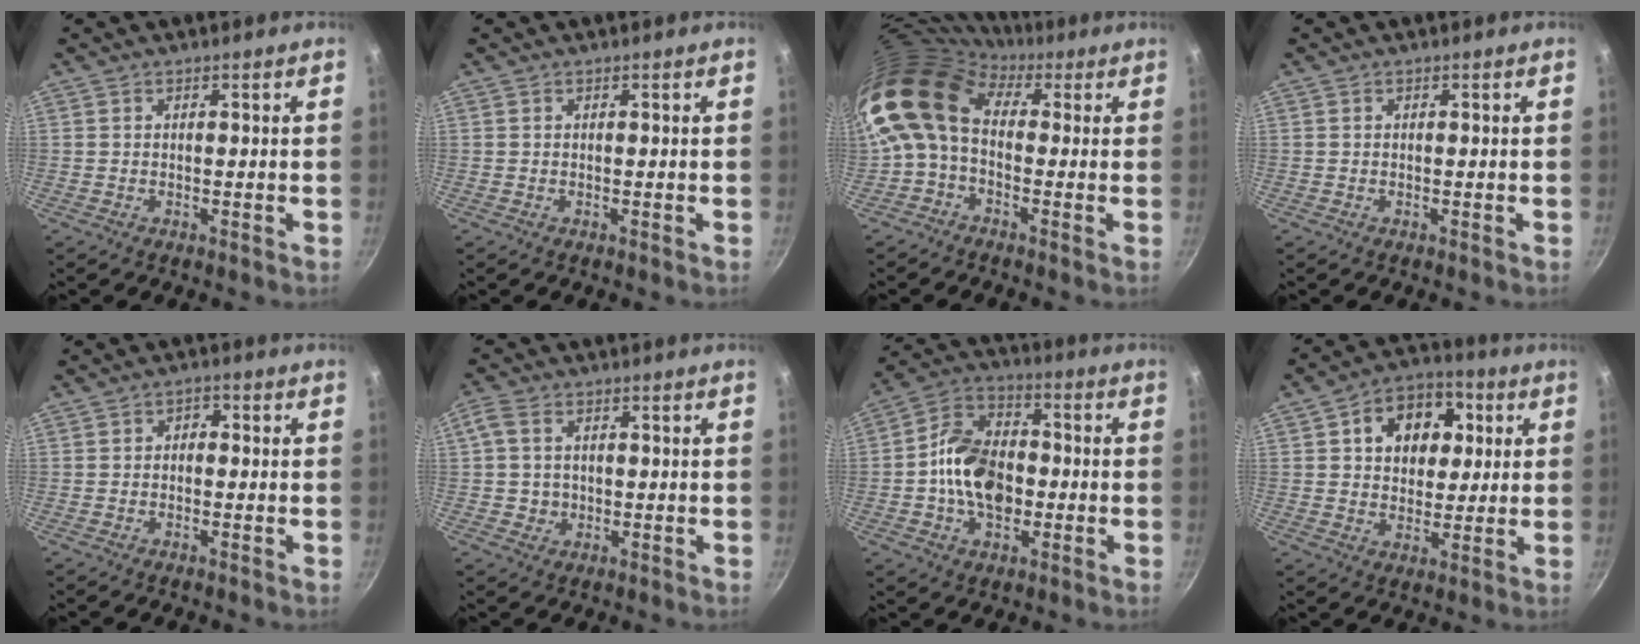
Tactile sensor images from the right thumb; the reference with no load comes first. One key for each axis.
{"total": 0.0}
{"total": 14.7, "fx": 0.8, "fy": 10.1, "fz": 10.6, "tx": -0.212, "ty": 0.028, "tz": -0.011}
{"total": 0.0}
{"total": 1.8, "fx": -0.5, "fy": 1.4, "fz": 1.0, "tx": -0.013, "ty": 0.008, "tz": -0.012}
{"total": 5.1, "fx": 0.4, "fy": 4.3, "fz": 2.7, "tx": -0.048, "ty": -0.001, "tz": 0.000}
{"total": 14.1, "fx": -1.9, "fy": 9.7, "fz": 10.1, "tx": -0.145, "ty": 0.030, "tz": -0.048}
{"total": 13.4, "fx": 3.6, "fy": 10.1, "fz": 8.1, "tx": -0.083, "ty": 0.007, "tz": 0.046}